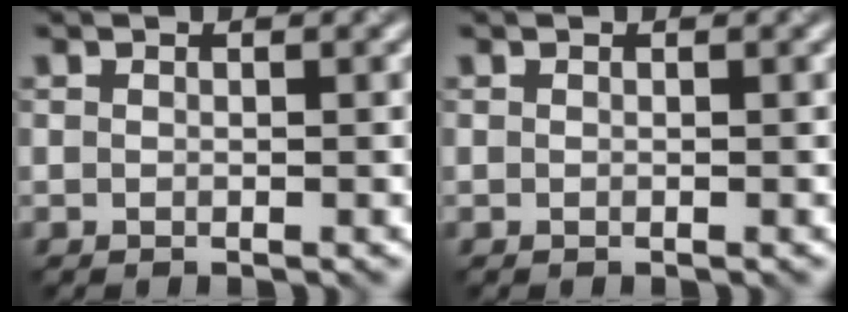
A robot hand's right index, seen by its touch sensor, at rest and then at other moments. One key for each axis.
{"total": 0.0}